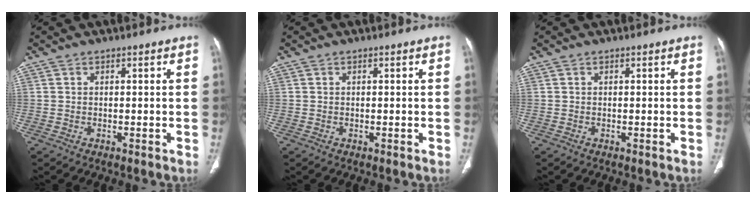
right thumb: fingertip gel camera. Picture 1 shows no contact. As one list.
[{"total": 0.0}, {"total": 0.0}]